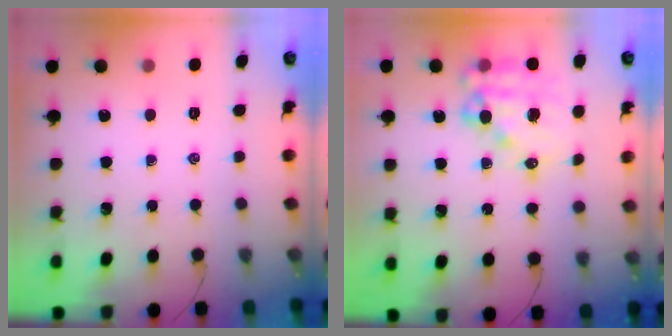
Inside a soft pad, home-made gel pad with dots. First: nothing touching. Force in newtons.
{"total": 14.6, "press": 14.2, "slide": 3.2}